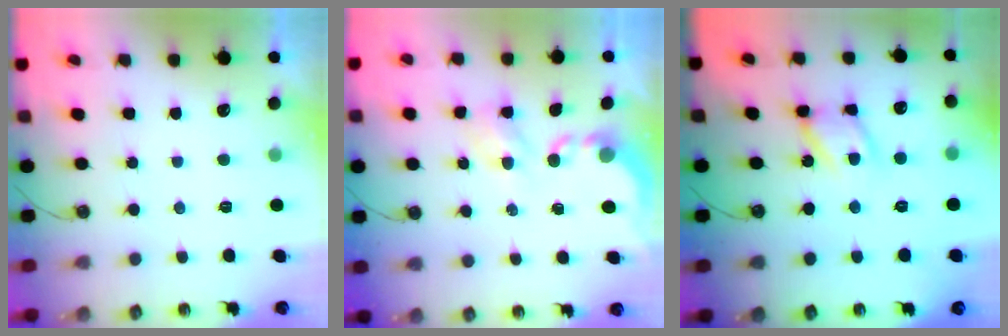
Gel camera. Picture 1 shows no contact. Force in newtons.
{"total": 3.9, "press": 3.9, "slide": 0.1}
{"total": 12.5, "press": 12.5, "slide": 1.1}